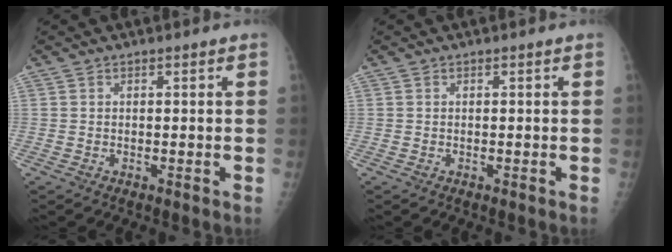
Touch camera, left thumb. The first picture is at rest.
{"total": 0.0}